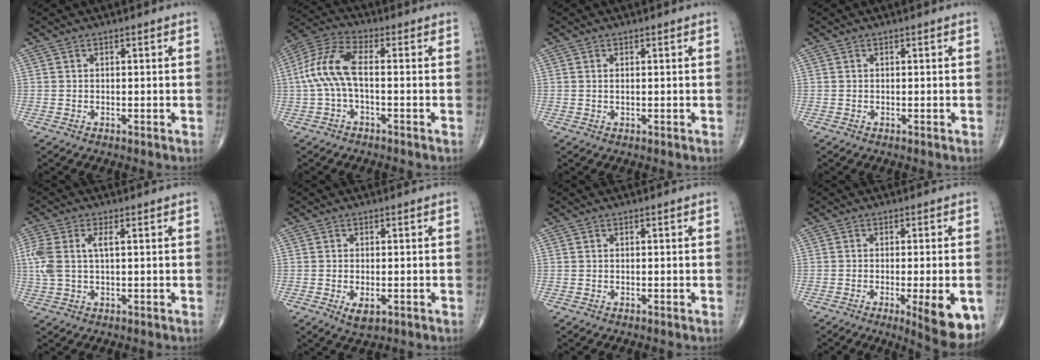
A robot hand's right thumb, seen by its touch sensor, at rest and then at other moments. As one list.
[{"total": 9.9, "force": [-0.5, 4.1, 9.0], "torque": [-0.208, 0.034, -0.017]}, {"total": 0.6, "force": [0.2, 0.2, 0.5], "torque": [-0.013, -0.001, 0.003]}, {"total": 0.0}, {"total": 7.4, "force": [1.2, 3.6, 6.4], "torque": [-0.176, 0.019, 0.030]}, {"total": 3.2, "force": [-1.0, 1.6, 2.6], "torque": [-0.043, -0.006, -0.012]}, {"total": 0.0}, {"total": 11.3, "force": [-4.0, 2.8, 10.2], "torque": [-0.119, -0.010, -0.047]}]